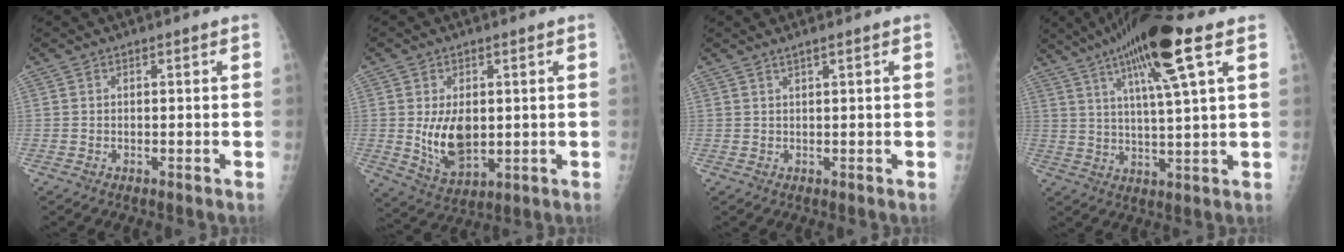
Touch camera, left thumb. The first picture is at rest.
{"total": 8.7, "force": [0.3, 5.3, 6.9], "torque": [-0.100, -0.020, 0.024]}
{"total": 1.3, "force": [0.9, -0.1, 0.9], "torque": [-0.012, -0.001, 0.019]}
{"total": 16.1, "force": [8.0, 2.1, 13.8], "torque": [-0.234, -0.012, 0.137]}